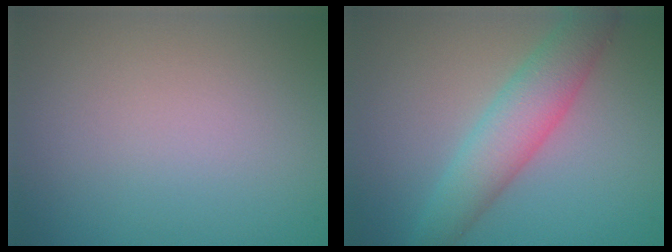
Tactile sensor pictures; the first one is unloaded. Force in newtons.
{"total": 5.1, "press": 5.1, "slide": 0.1}